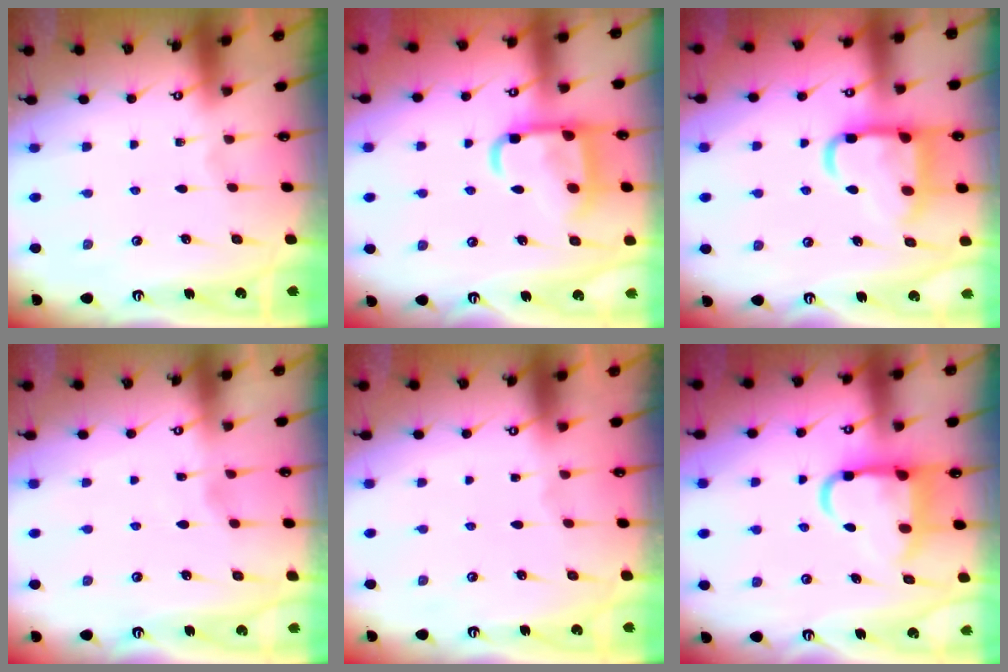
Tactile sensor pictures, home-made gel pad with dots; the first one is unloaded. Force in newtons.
{"total": 14.5, "press": 14.5, "slide": 1.4}
{"total": 15.6, "press": 15.5, "slide": 1.7}
{"total": 2.9, "press": 2.9, "slide": 0.4}
{"total": 1.2, "press": 1.2, "slide": 0.1}
{"total": 12.6, "press": 12.5, "slide": 1.6}